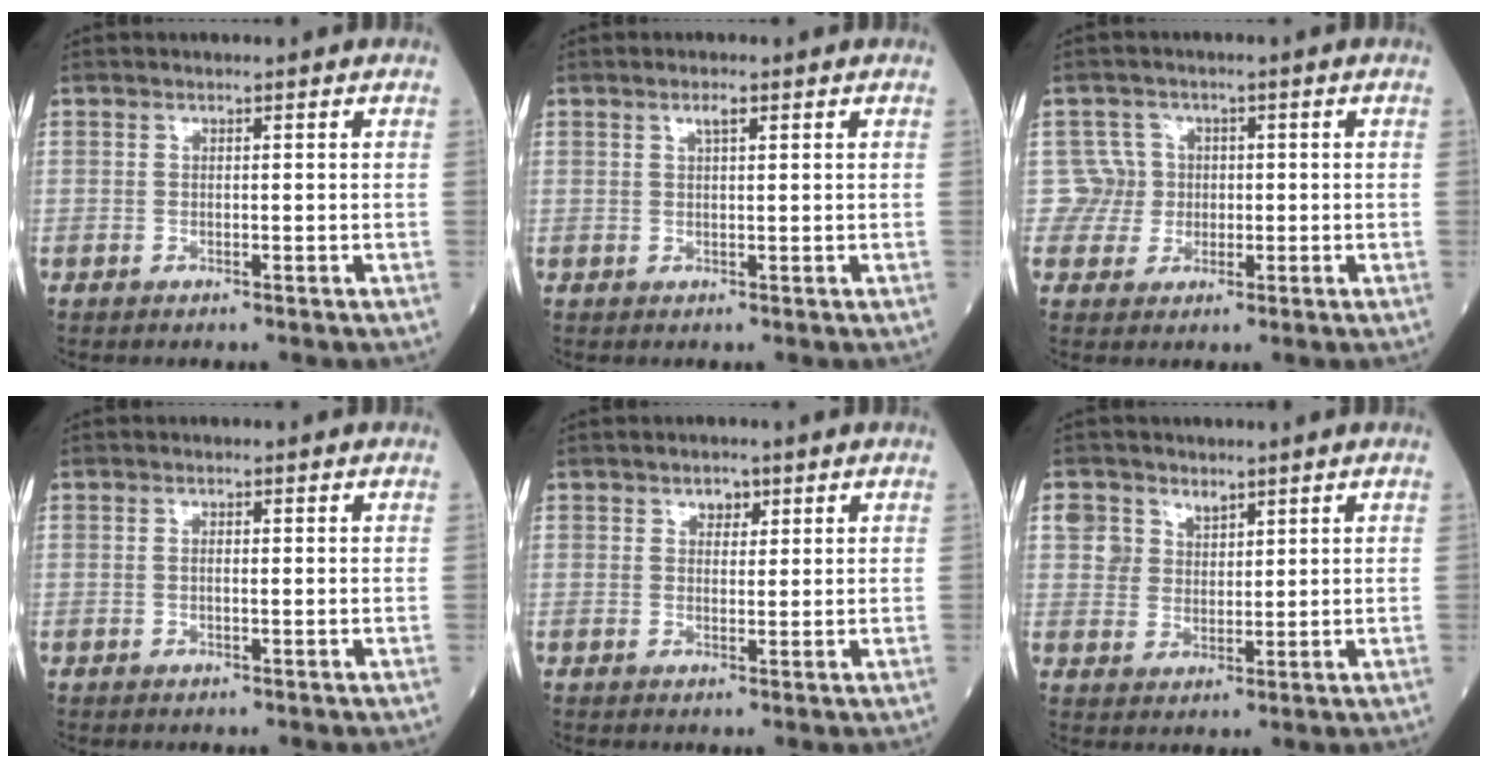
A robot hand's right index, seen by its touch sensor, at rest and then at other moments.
{"total": 1.7, "force": [0.9, 0.3, 1.3], "torque": [-0.026, 0.001, 0.017]}
{"total": 3.8, "force": [0.1, 3.8, -0.7], "torque": [0.030, 0.010, -0.002]}
{"total": 0.8, "force": [0.0, 0.2, 0.8], "torque": [-0.017, 0.001, 0.000]}
{"total": 2.2, "force": [1.3, 1.4, 1.1], "torque": [-0.013, 0.000, 0.019]}
{"total": 4.6, "force": [2.6, 3.7, 0.8], "torque": [-0.011, 0.005, 0.052]}